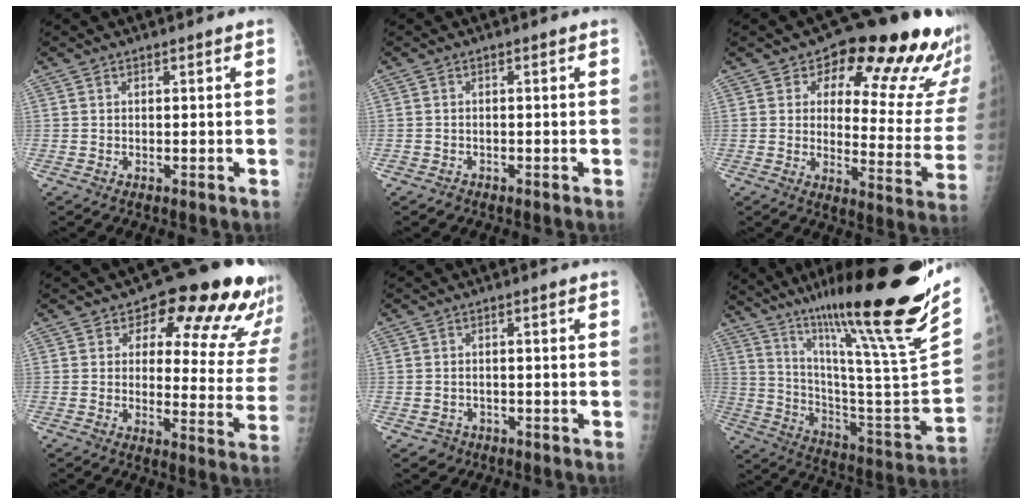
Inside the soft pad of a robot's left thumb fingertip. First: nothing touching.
{"total": 1.3, "force": [-0.9, 0.9, 0.0], "torque": [0.002, 0.004, -0.015]}
{"total": 20.7, "force": [12.4, 8.3, 14.4], "torque": [-0.131, -0.077, 0.154]}
{"total": 18.5, "force": [11.2, 8.2, 12.2], "torque": [-0.095, -0.062, 0.126]}
{"total": 2.5, "force": [-1.3, 2.1, 0.3], "torque": [0.002, 0.012, -0.016]}
{"total": 33.3, "force": [23.2, 2.8, 23.6], "torque": [-0.353, -0.120, 0.365]}